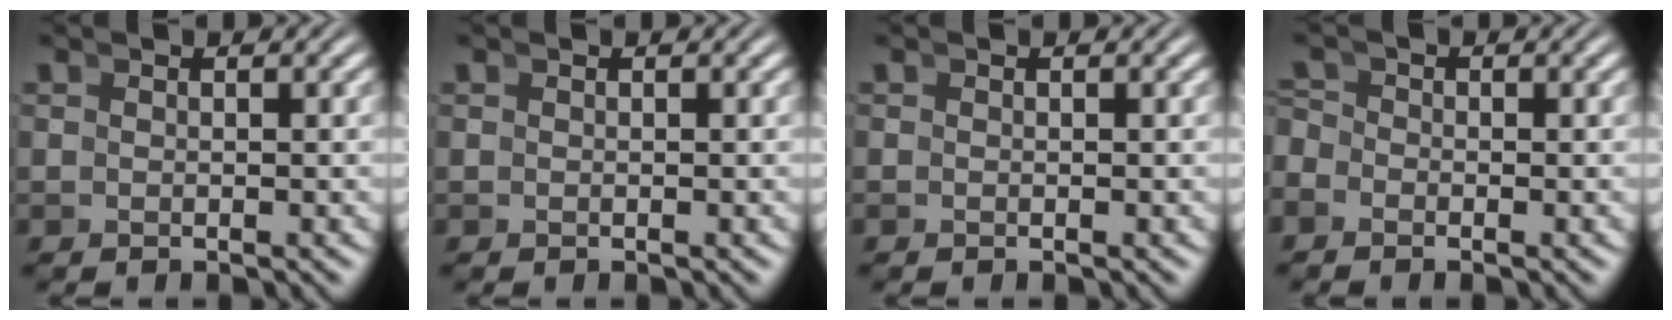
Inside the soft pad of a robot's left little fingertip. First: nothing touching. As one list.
[{"total": 0.0}, {"total": 0.0}, {"total": 1.5, "force": [-1.0, 1.0, 0.4], "torque": [-0.003, -0.008, -0.020]}]